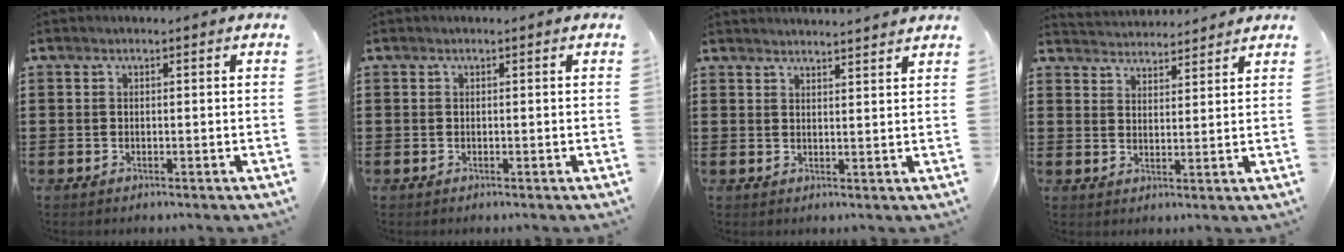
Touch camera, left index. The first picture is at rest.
{"total": 0.0}
{"total": 2.5, "force": [2.5, -0.6, 0.1], "torque": [-0.008, -0.010, 0.048]}
{"total": 3.3, "force": [3.3, 0.1, -0.4], "torque": [-0.003, -0.014, 0.061]}